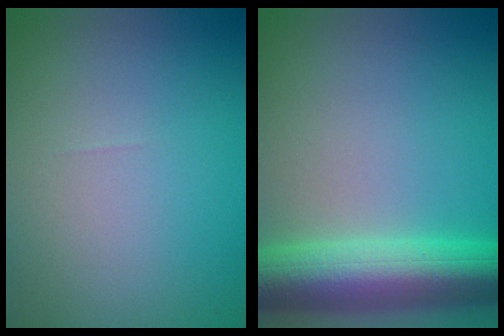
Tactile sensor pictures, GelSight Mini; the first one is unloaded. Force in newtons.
{"total": 8.9, "press": 8.9, "slide": 0.2}